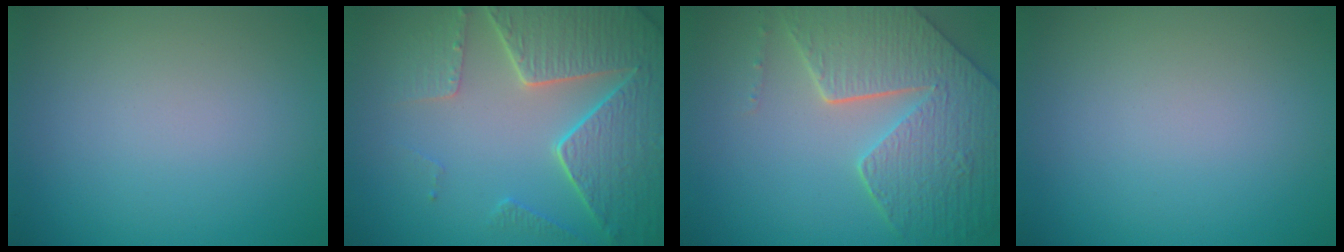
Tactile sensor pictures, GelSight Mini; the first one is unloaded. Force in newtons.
{"total": 7.3, "press": 5.7, "slide": 4.6}
{"total": 8.5, "press": 6.1, "slide": 5.9}
{"total": 0.0}